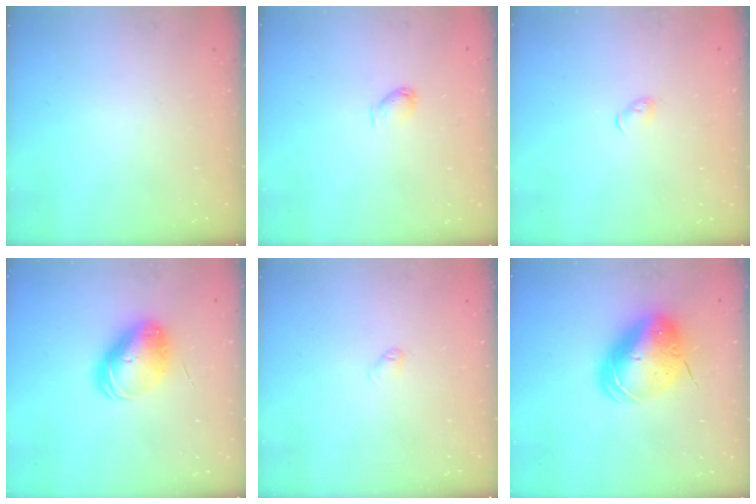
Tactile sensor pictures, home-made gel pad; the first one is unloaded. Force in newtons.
{"total": 3.5, "press": 3.5, "slide": 0.6}
{"total": 3.5, "press": 3.5, "slide": 0.6}
{"total": 9.7, "press": 9.6, "slide": 1.8}
{"total": 2.9, "press": 2.8, "slide": 0.5}
{"total": 13.3, "press": 13.1, "slide": 2.6}